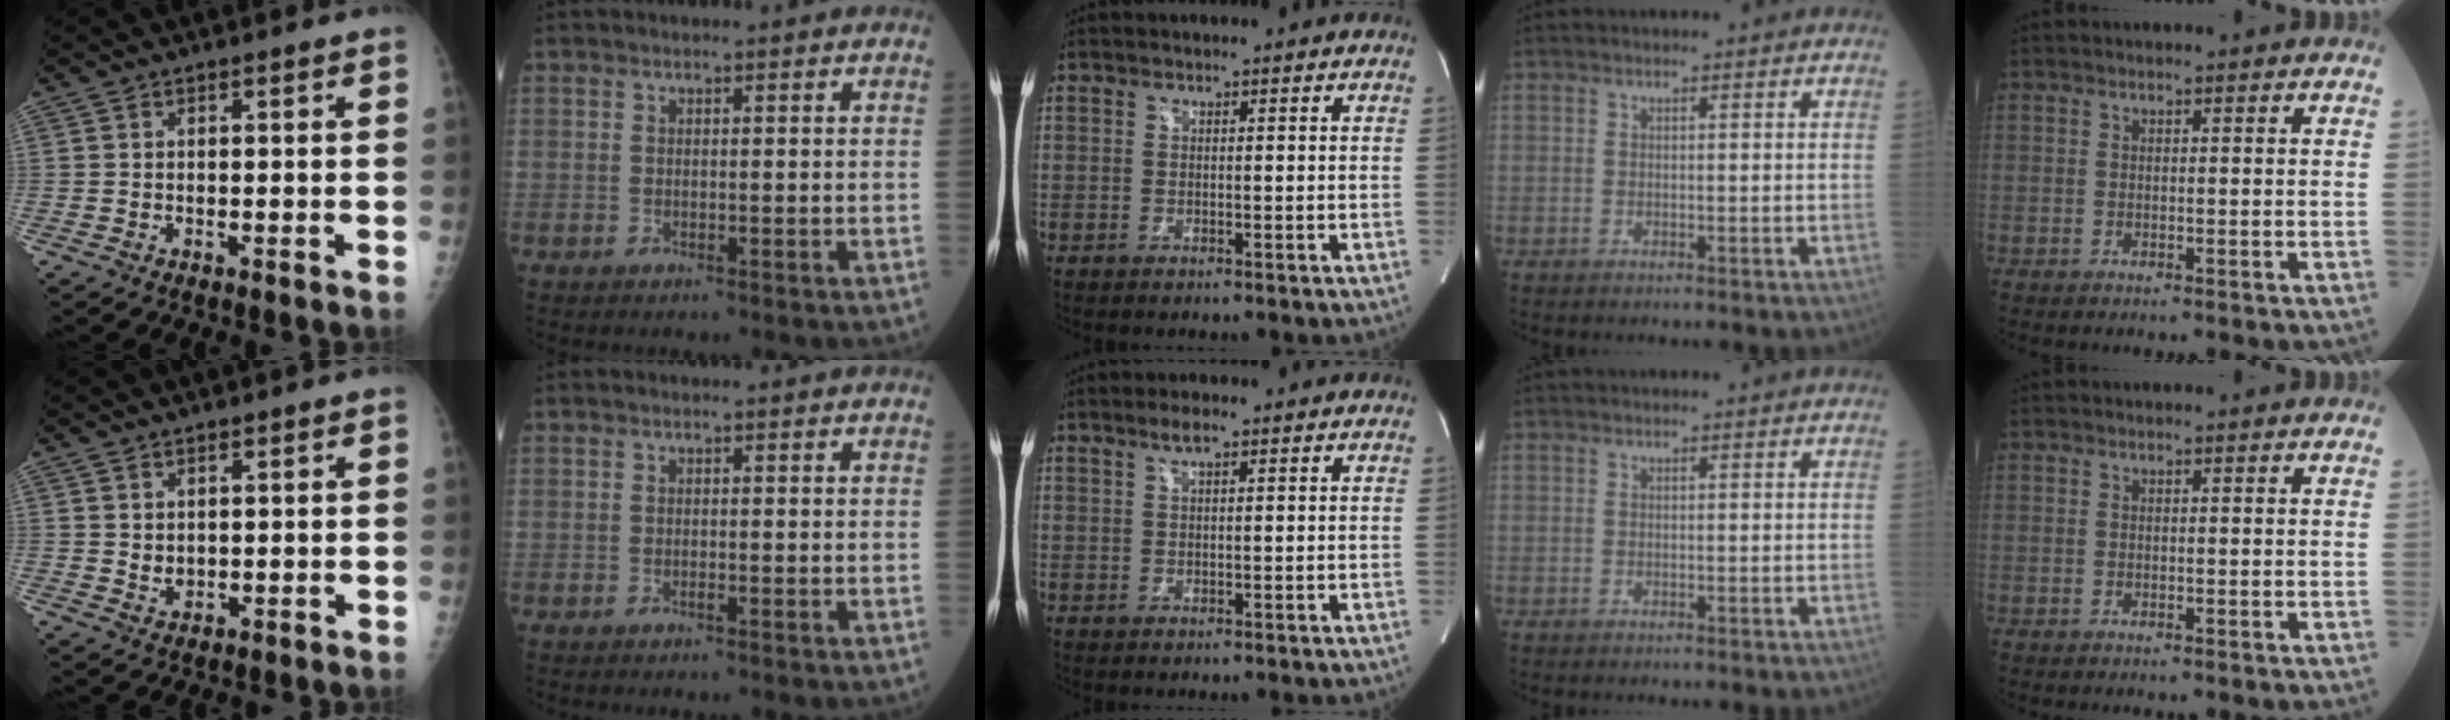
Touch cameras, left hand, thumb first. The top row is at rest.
{"thumb": {"total": 2.4, "force": [1.2, 1.6, 1.4], "torque": [-0.016, -0.012, 0.029]}, "middle": {"total": 2.0, "force": [1.3, 0.3, 1.5], "torque": [-0.035, 0.004, 0.024]}}